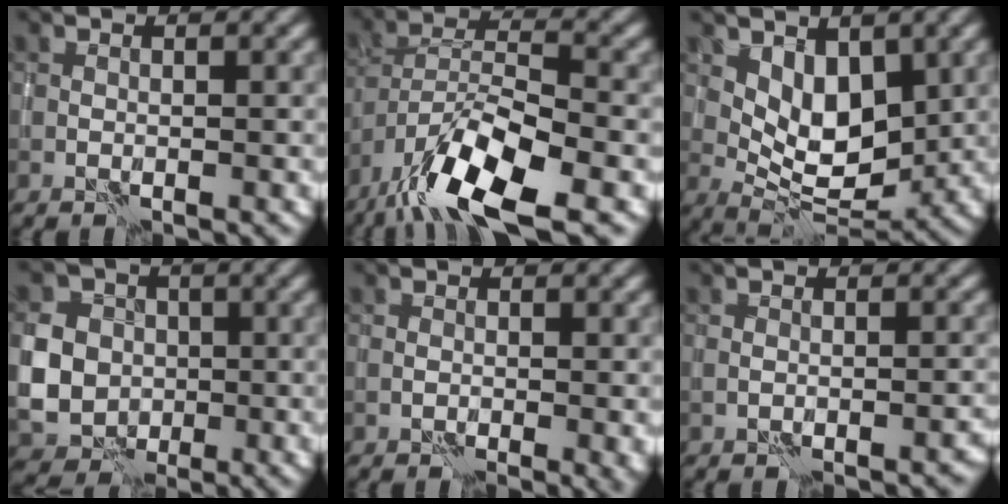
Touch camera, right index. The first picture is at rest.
{"total": 11.1, "force": [-7.3, 3.0, 7.9], "torque": [-0.142, 0.002, -0.139]}
{"total": 4.6, "force": [1.9, 2.4, 3.4], "torque": [-0.053, -0.013, 0.036]}
{"total": 8.1, "force": [-0.4, 7.4, 3.1], "torque": [-0.073, -0.001, -0.031]}
{"total": 1.2, "force": [-0.1, 0.3, 1.2], "torque": [-0.013, 0.001, -0.003]}
{"total": 0.8, "force": [-0.6, 0.3, 0.5], "torque": [-0.008, 0.004, -0.007]}